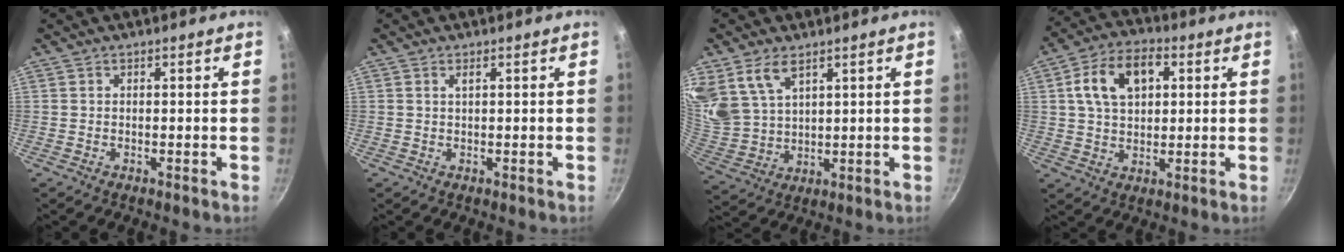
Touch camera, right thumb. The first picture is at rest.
{"total": 0.7, "force": [0.4, 0.1, 0.6], "torque": [-0.011, 0.001, 0.008]}
{"total": 9.6, "force": [5.8, 5.6, 5.3], "torque": [-0.090, -0.030, 0.129]}
{"total": 12.2, "force": [3.2, 8.0, 8.6], "torque": [-0.131, 0.014, 0.046]}